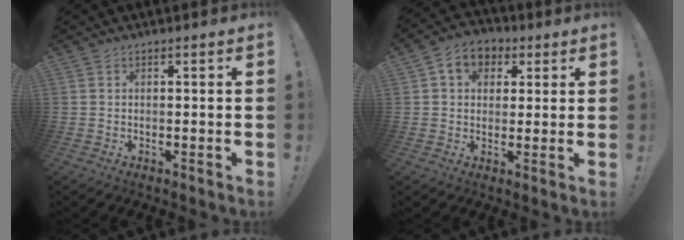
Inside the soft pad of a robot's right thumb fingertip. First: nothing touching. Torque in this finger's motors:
{"motor_torque": [0.59, 1.76, 0.21, 0.08, 0.00]}